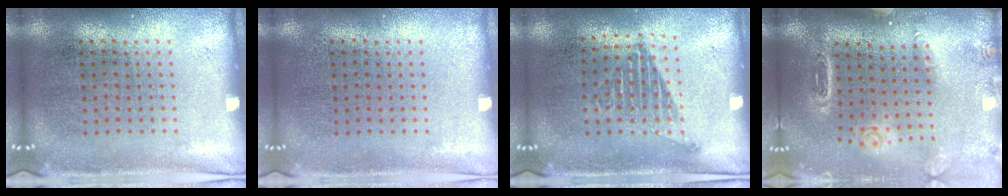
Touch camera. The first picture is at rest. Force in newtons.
{"total": 0.0}
{"total": 1.1, "press": 1.0, "slide": 0.6}
{"total": 1.5, "press": 1.5, "slide": 0.3}